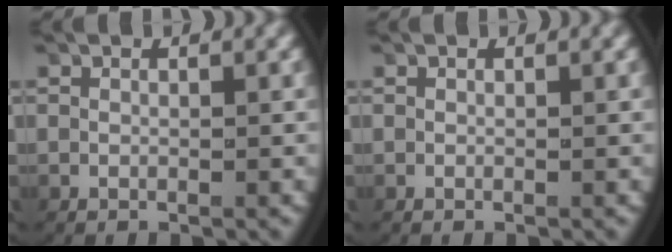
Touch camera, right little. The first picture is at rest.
{"total": 0.0}